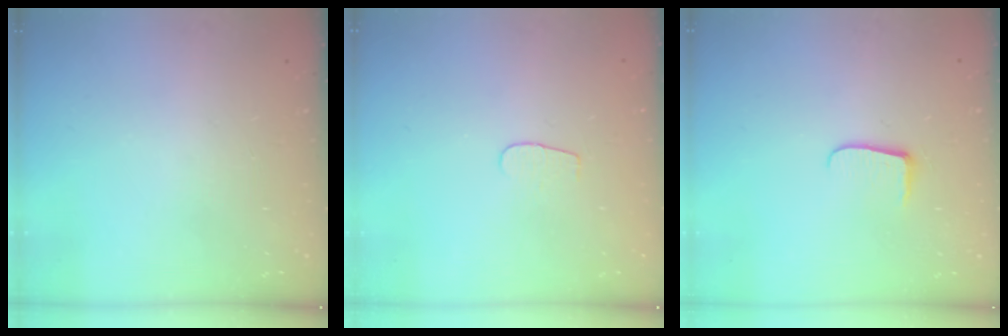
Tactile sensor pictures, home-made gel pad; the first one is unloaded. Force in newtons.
{"total": 3.2, "press": 3.2, "slide": 0.3}
{"total": 6.2, "press": 6.1, "slide": 0.7}